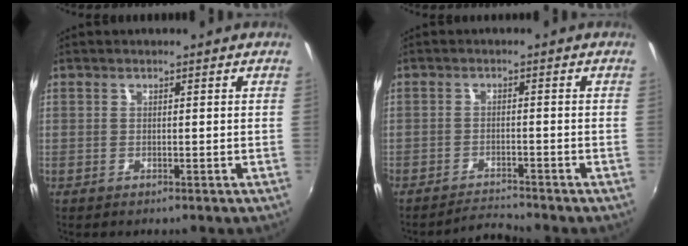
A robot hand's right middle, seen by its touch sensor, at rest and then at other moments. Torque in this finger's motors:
{"motor_torque": [0.36, -0.36, 0.17, 0.10]}